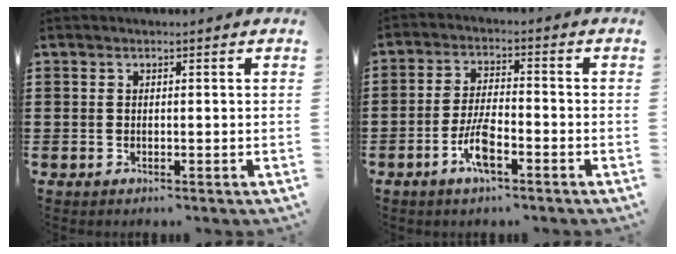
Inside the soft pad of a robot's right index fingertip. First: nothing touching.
{"total": 5.9, "force": [-2.9, 1.6, 4.9], "torque": [-0.111, -0.005, -0.059]}